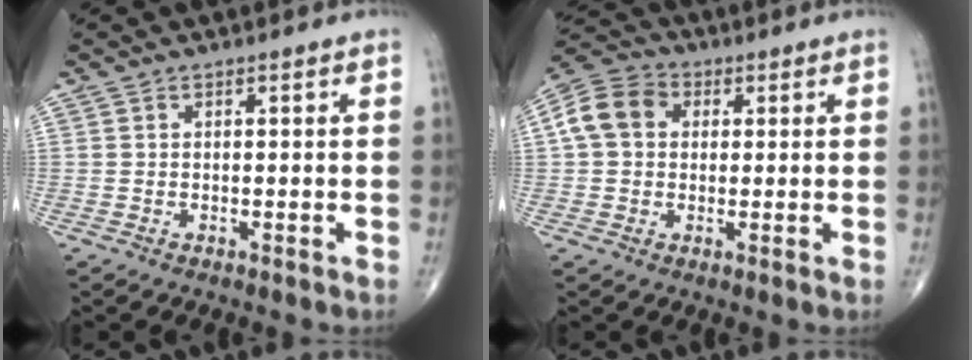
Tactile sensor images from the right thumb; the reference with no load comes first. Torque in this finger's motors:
{"motor_torque": [-0.15, 0.24, 0.41, 0.12, 0.05]}